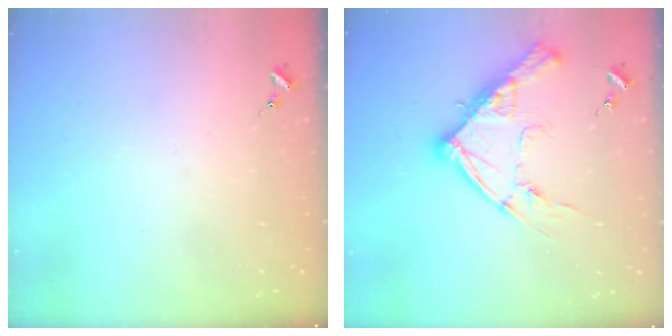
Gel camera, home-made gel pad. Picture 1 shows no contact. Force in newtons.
{"total": 16.4, "press": 16.3, "slide": 1.4}